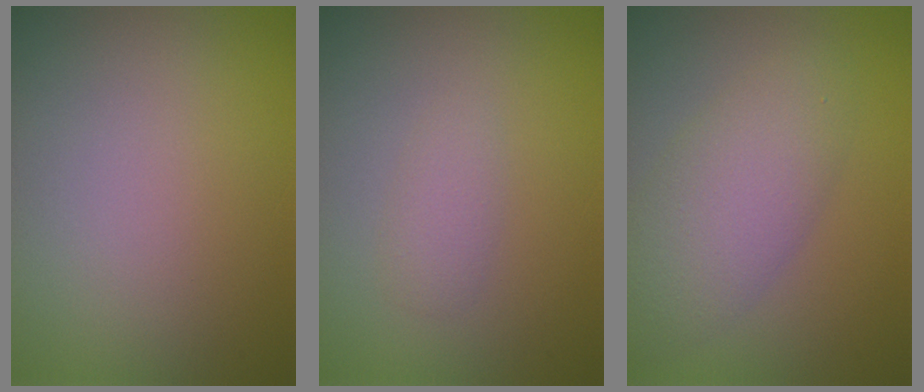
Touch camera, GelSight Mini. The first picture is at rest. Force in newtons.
{"total": 1.2, "press": 1.2, "slide": 0.1}
{"total": 4.7, "press": 4.7, "slide": 0.3}